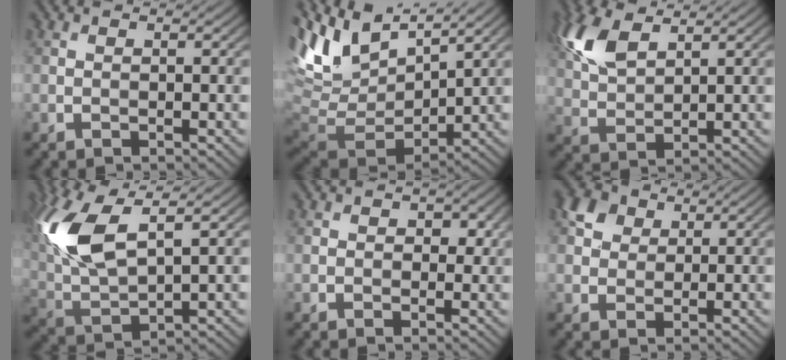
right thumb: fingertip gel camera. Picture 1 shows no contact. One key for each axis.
{"total": 12.0, "fx": 5.8, "fy": 5.7, "fz": 8.8, "tx": -0.219, "ty": 0.005, "tz": 0.117}
{"total": 7.8, "fx": 4.2, "fy": 3.4, "fz": 5.6, "tx": -0.148, "ty": 0.014, "tz": 0.089}
{"total": 12.2, "fx": 4.8, "fy": 4.8, "fz": 10.1, "tx": -0.254, "ty": 0.011, "tz": 0.098}
{"total": 1.6, "fx": 0.4, "fy": 1.3, "fz": 0.9, "tx": -0.016, "ty": -0.005, "tz": 0.004}
{"total": 4.5, "fx": 2.0, "fy": 3.5, "fz": 2.0, "tx": -0.050, "ty": 0.008, "tz": 0.037}